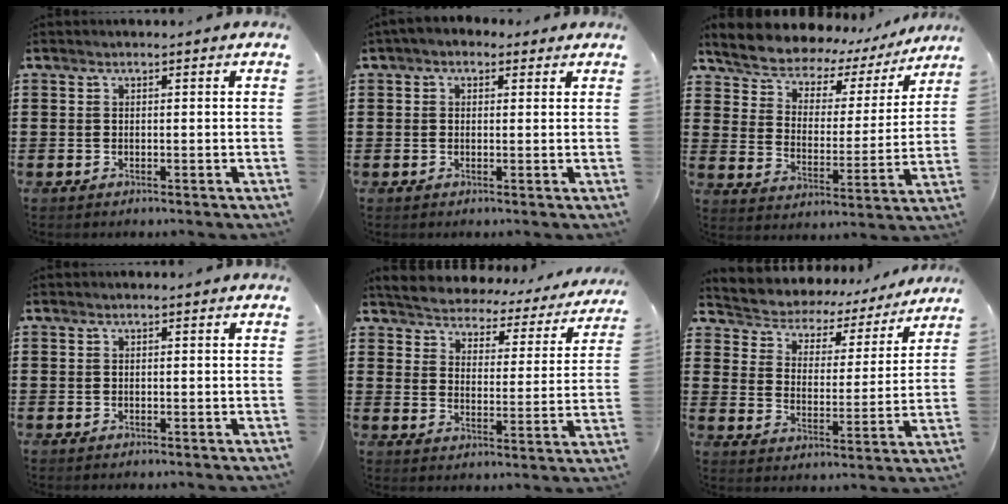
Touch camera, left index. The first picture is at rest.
{"total": 1.8, "force": [0.7, 1.4, 0.8], "torque": [-0.020, 0.009, 0.013]}
{"total": 5.3, "force": [5.0, 1.7, 0.6], "torque": [-0.045, -0.042, 0.081]}
{"total": 0.0}
{"total": 3.5, "force": [3.4, 0.2, -0.5], "torque": [-0.018, -0.035, 0.051]}
{"total": 3.6, "force": [3.4, 1.2, 0.1], "torque": [-0.028, -0.030, 0.049]}